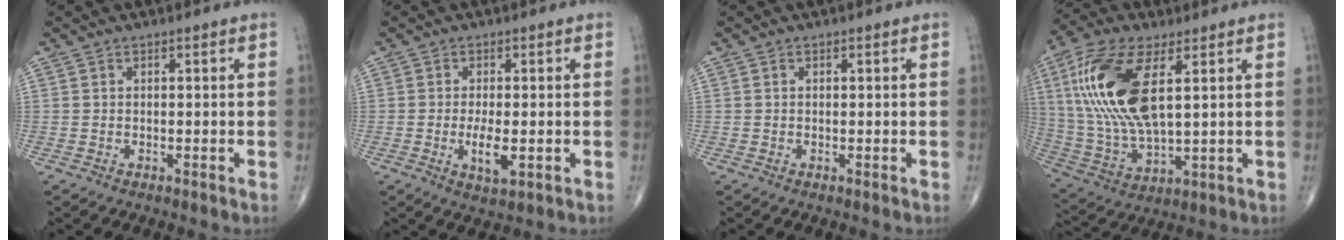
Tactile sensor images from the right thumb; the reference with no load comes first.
{"total": 4.9, "force": [-1.0, 1.8, 4.5], "torque": [-0.082, -0.010, -0.016]}
{"total": 0.0}
{"total": 19.3, "force": [5.3, 8.2, 16.6], "torque": [-0.360, -0.014, 0.104]}